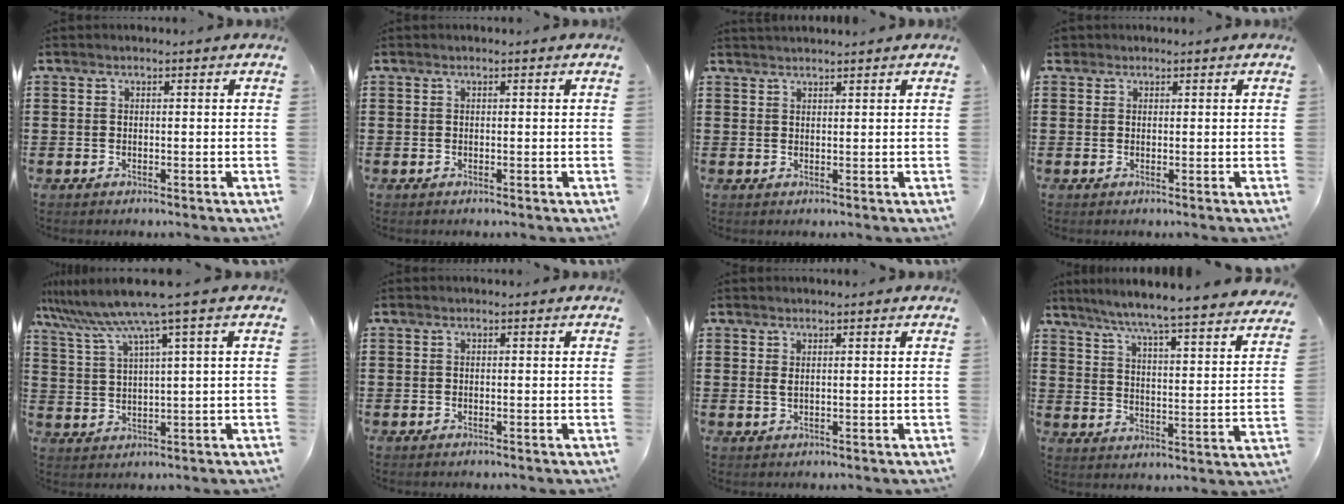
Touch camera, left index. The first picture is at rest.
{"total": 0.0}
{"total": 1.3, "force": [1.3, 0.0, -0.1], "torque": [-0.001, 0.001, 0.025]}
{"total": 1.2, "force": [0.9, 0.7, 0.2], "torque": [-0.008, 0.004, 0.018]}
{"total": 7.1, "force": [4.7, -0.7, 5.3], "torque": [-0.129, -0.036, 0.076]}
{"total": 0.0}
{"total": 1.3, "force": [0.8, 0.2, 1.0], "torque": [-0.023, 0.001, 0.014]}
{"total": 5.5, "force": [5.0, -1.1, 2.1], "torque": [-0.065, -0.048, 0.077]}